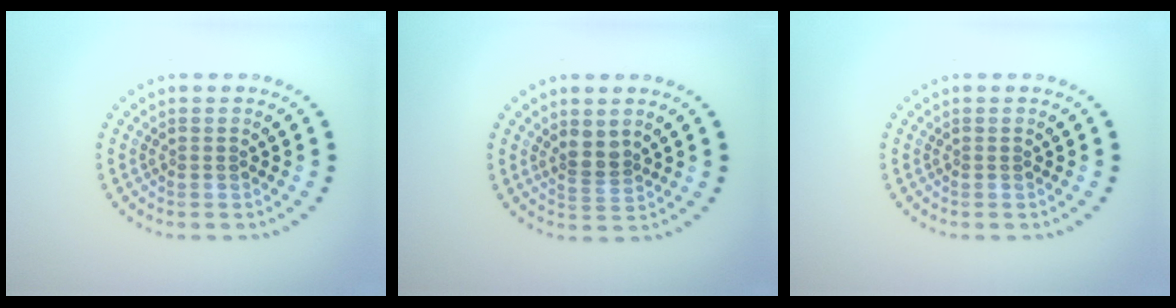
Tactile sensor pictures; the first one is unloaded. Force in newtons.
{"total": 2.1, "press": 1.7, "slide": 1.3}
{"total": 0.0}